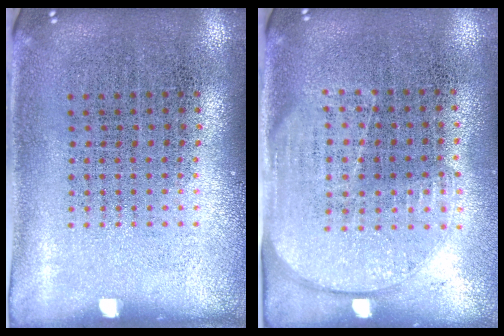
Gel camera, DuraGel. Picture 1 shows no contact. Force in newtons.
{"total": 1.7, "press": 1.5, "slide": 0.8}